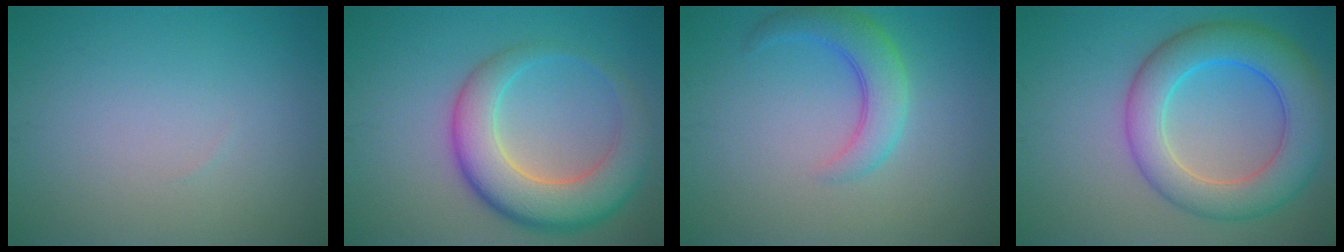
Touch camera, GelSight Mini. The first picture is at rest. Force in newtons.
{"total": 7.8, "press": 7.8, "slide": 0.3}
{"total": 4.0, "press": 3.9, "slide": 0.2}
{"total": 8.0, "press": 8.0, "slide": 0.3}